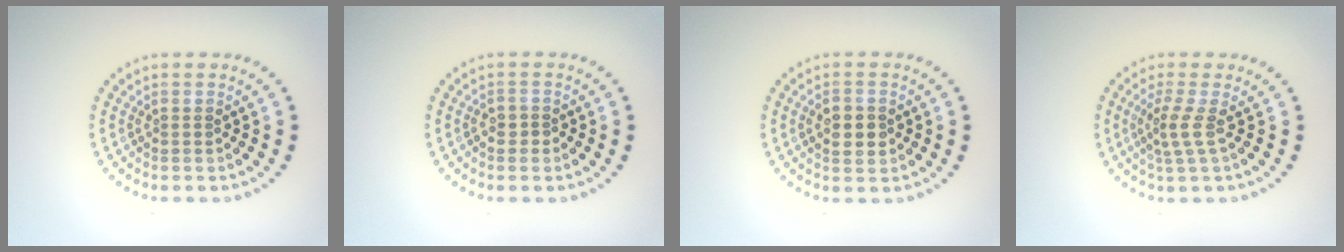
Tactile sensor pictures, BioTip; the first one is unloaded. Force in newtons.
{"total": 1.5, "press": 1.3, "slide": 0.6}
{"total": 2.8, "press": 2.8, "slide": 0.1}
{"total": 2.1, "press": 1.5, "slide": 1.5}